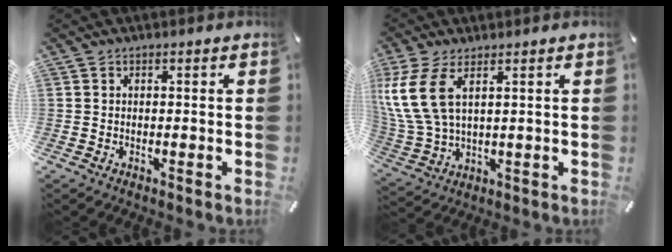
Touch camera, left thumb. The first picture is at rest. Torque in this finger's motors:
{"motor_torque": [2.07, 2.11, 1.48, -1.29, 0.34]}